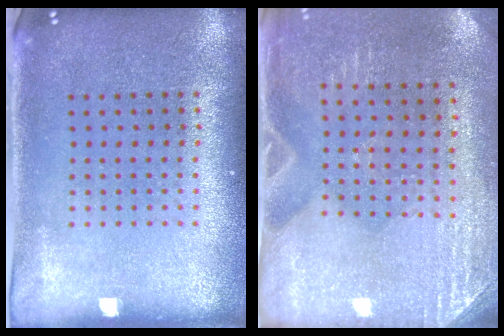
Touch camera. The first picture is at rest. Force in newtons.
{"total": 2.8, "press": 2.5, "slide": 1.2}